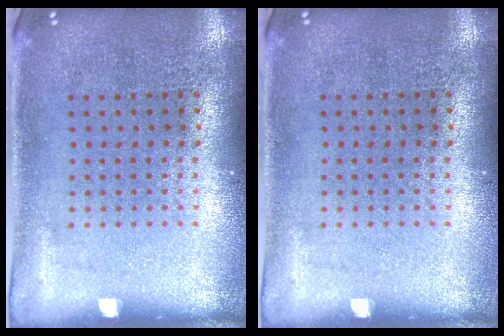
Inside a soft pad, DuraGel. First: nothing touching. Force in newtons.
{"total": 0.0}